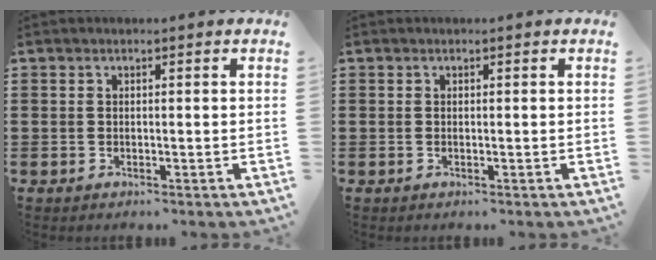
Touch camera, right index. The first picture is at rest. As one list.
[{"total": 0.0}]